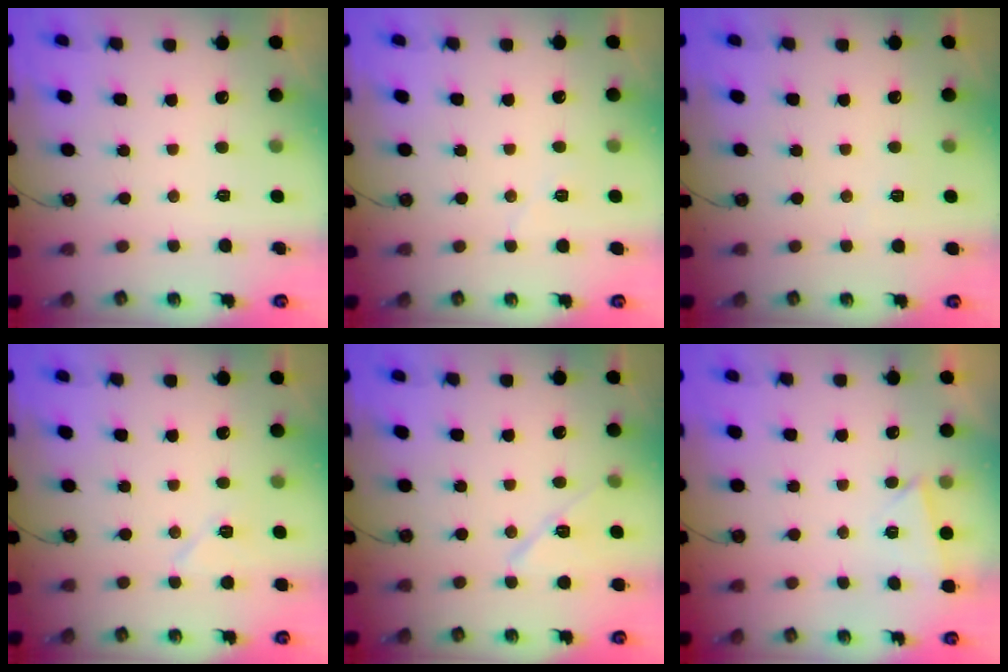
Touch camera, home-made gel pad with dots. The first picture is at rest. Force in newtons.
{"total": 5.2, "press": 4.6, "slide": 2.4}
{"total": 2.9, "press": 2.1, "slide": 2.1}
{"total": 6.4, "press": 6.4, "slide": 0.5}
{"total": 8.5, "press": 7.0, "slide": 4.8}
{"total": 3.0, "press": 2.9, "slide": 0.5}